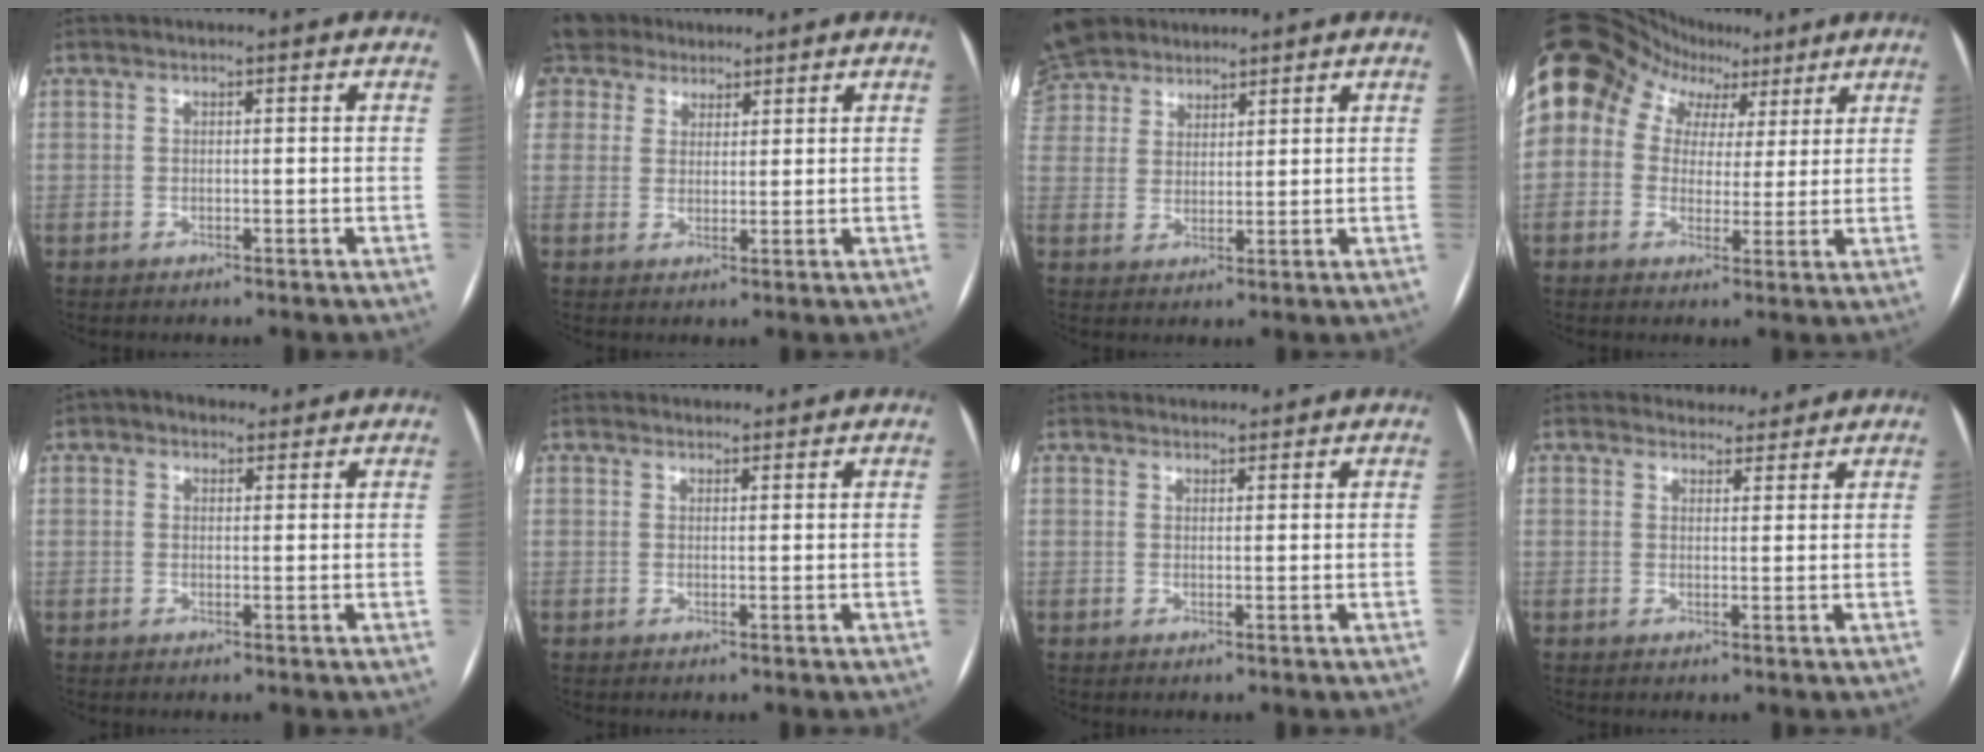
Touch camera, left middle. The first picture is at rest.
{"total": 8.0, "force": [5.6, 5.6, 1.0], "torque": [-0.024, 0.030, 0.108]}
{"total": 11.5, "force": [8.9, 6.5, 3.1], "torque": [-0.094, 0.035, 0.176]}
{"total": 19.2, "force": [8.7, 14.4, 9.1], "torque": [-0.206, 0.100, 0.155]}
{"total": 3.8, "force": [2.7, 2.2, 1.3], "torque": [-0.021, 0.028, 0.041]}
{"total": 3.6, "force": [3.4, 1.0, 0.5], "torque": [-0.004, 0.026, 0.047]}
{"total": 4.9, "force": [4.7, 1.3, 0.7], "torque": [-0.004, 0.031, 0.063]}
{"total": 4.3, "force": [4.0, 1.6, 0.0], "torque": [0.006, 0.006, 0.047]}